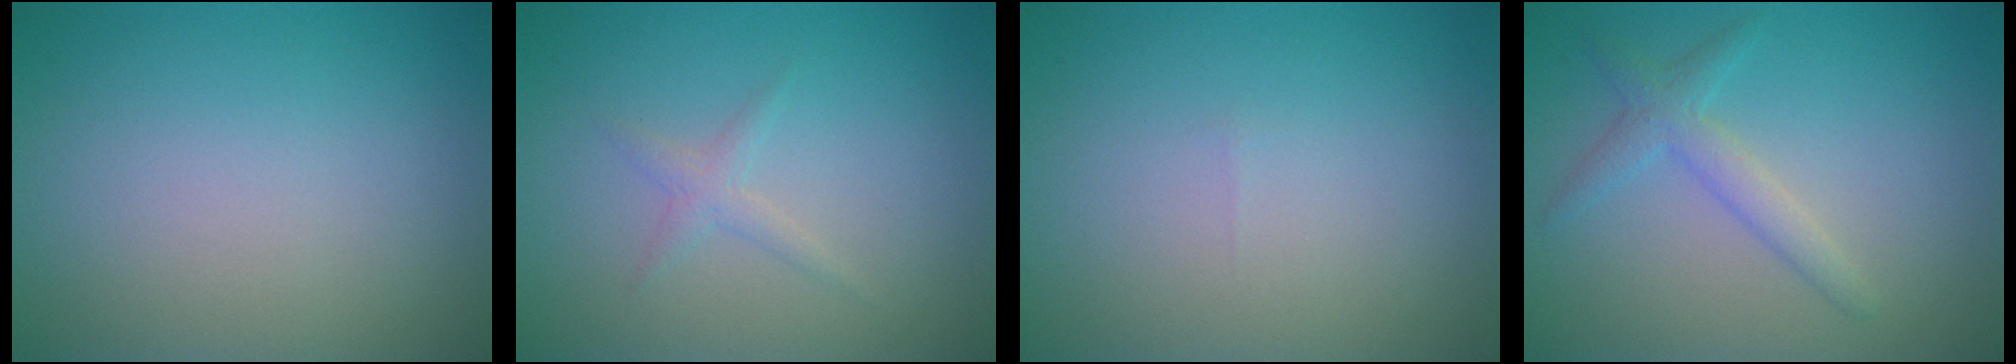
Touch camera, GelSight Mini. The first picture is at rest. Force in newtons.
{"total": 1.2, "press": 1.2, "slide": 0.0}
{"total": 0.0}
{"total": 2.3, "press": 2.3, "slide": 0.1}